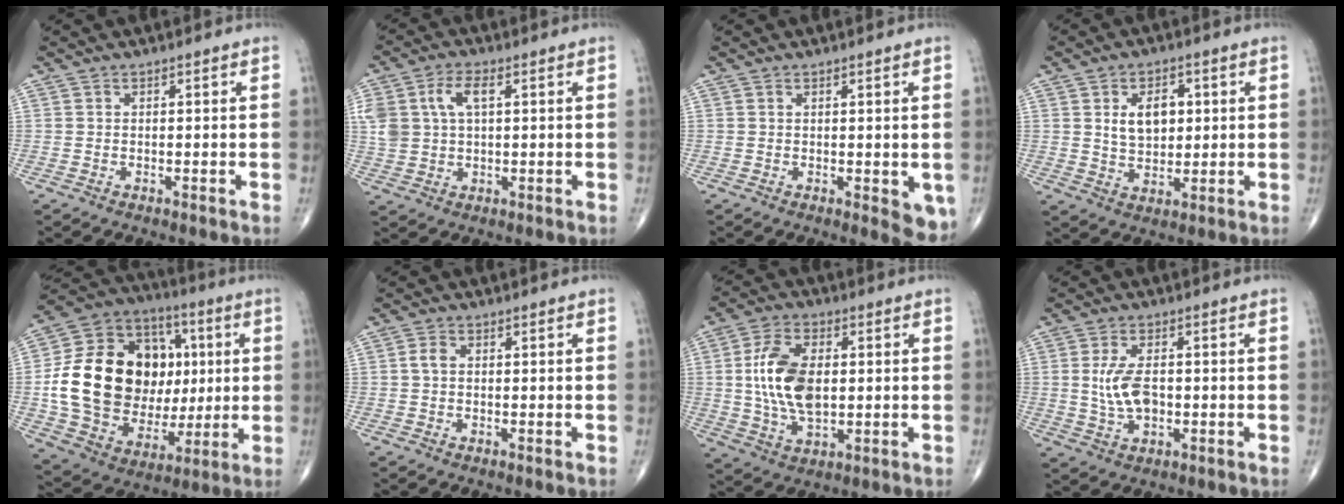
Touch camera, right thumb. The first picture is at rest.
{"total": 9.2, "force": [2.7, 5.5, 6.9], "torque": [-0.151, 0.008, 0.055]}
{"total": 4.8, "force": [-0.5, 2.0, 4.3], "torque": [-0.037, -0.009, -0.004]}
{"total": 7.5, "force": [1.7, 4.9, 5.4], "torque": [-0.064, -0.008, 0.033]}
{"total": 27.7, "force": [1.8, 20.2, 18.8], "torque": [-0.318, 0.022, 0.050]}
{"total": 1.8, "force": [0.1, 1.2, 1.3], "torque": [-0.025, 0.004, 0.000]}
{"total": 12.9, "force": [1.0, 7.3, 10.6], "torque": [-0.196, 0.001, 0.021]}
{"total": 6.8, "force": [0.0, 3.7, 5.7], "torque": [-0.111, -0.002, 0.003]}